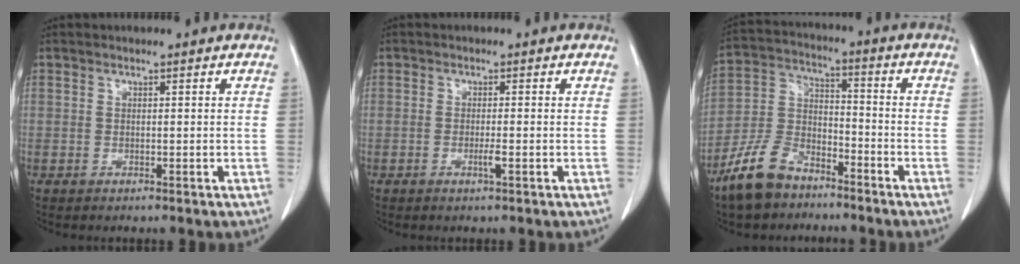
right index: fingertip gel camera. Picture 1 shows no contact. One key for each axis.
{"total": 1.4, "fx": -0.5, "fy": -0.1, "fz": 1.3, "tx": -0.028, "ty": -0.001, "tz": -0.008}
{"total": 10.7, "fx": -8.0, "fy": 5.3, "fz": 4.8, "tx": -0.118, "ty": 0.003, "tz": -0.158}